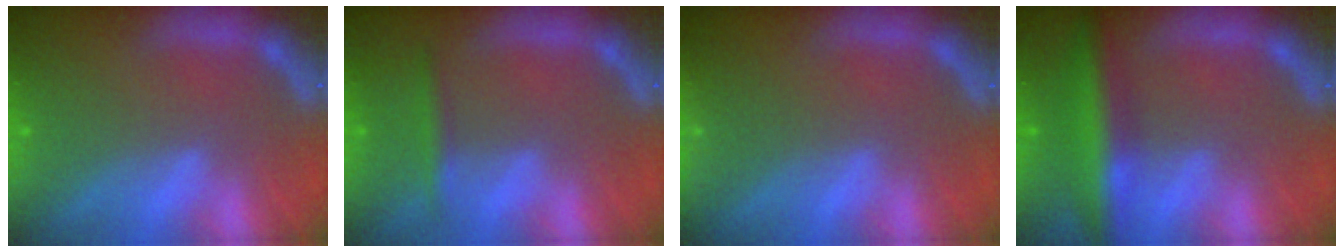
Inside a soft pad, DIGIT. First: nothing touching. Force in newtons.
{"total": 1.9}
{"total": 1.9}
{"total": 6.5}